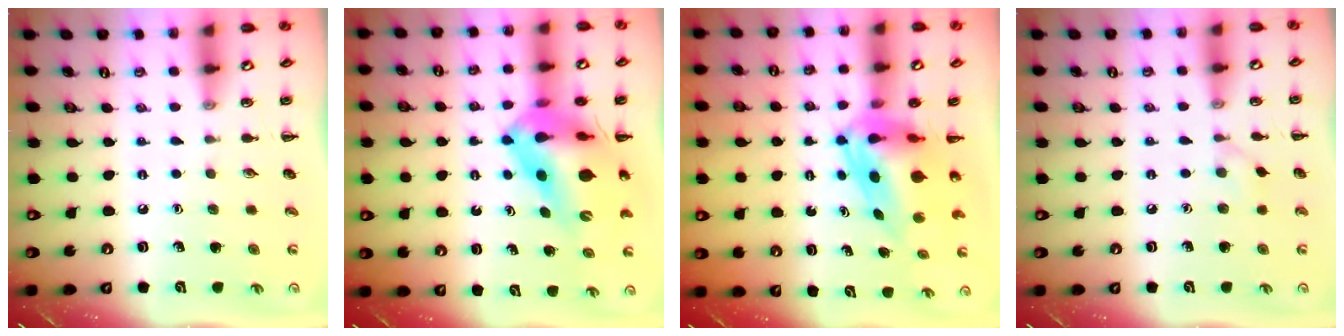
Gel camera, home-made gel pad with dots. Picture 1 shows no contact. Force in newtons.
{"total": 15.5, "press": 14.8, "slide": 4.6}
{"total": 9.5, "press": 9.0, "slide": 3.1}
{"total": 4.2, "press": 3.9, "slide": 1.5}